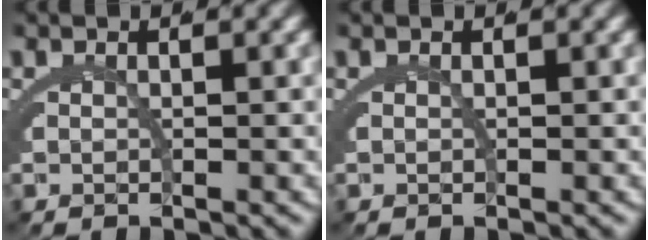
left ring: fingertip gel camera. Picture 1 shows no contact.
{"total": 0.0}